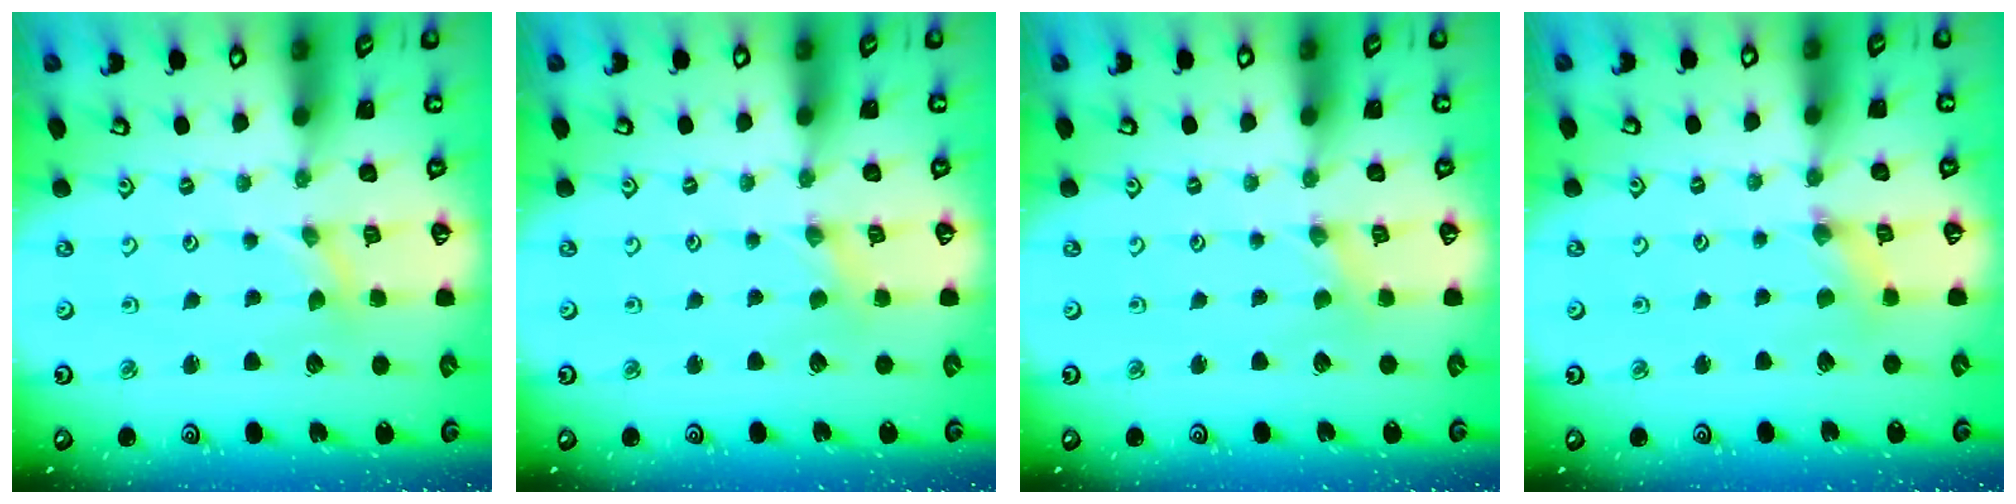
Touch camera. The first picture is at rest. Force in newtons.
{"total": 0.0}
{"total": 0.0}
{"total": 1.6, "press": 1.6, "slide": 0.2}